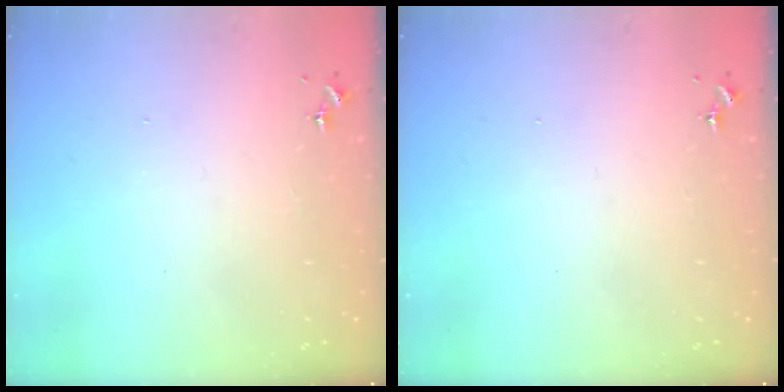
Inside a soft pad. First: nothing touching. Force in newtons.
{"total": 0.0}